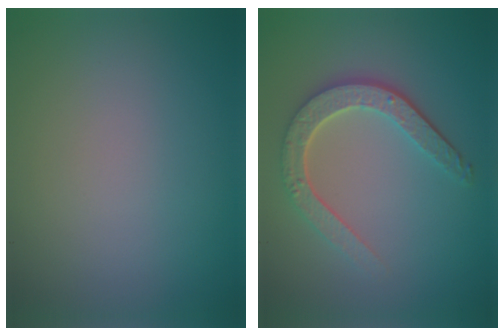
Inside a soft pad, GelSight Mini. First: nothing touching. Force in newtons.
{"total": 4.6, "press": 3.7, "slide": 2.8}